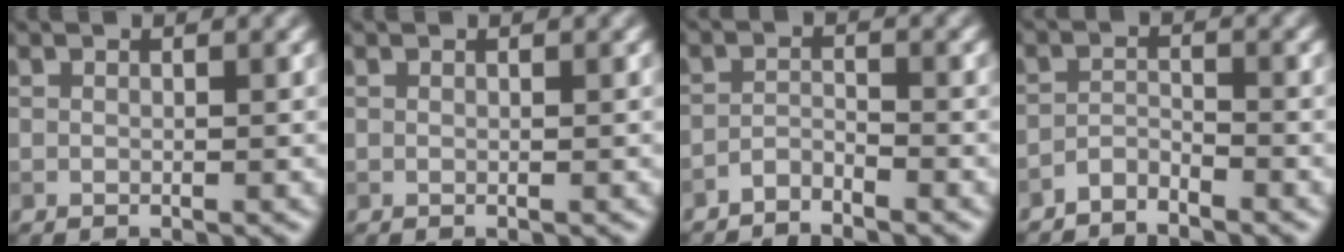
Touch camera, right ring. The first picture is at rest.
{"total": 0.0}
{"total": 1.6, "force": [-1.5, 0.2, 0.5], "torque": [-0.009, 0.006, -0.034]}
{"total": 1.8, "force": [-1.8, 0.3, 0.4], "torque": [-0.007, 0.007, -0.038]}